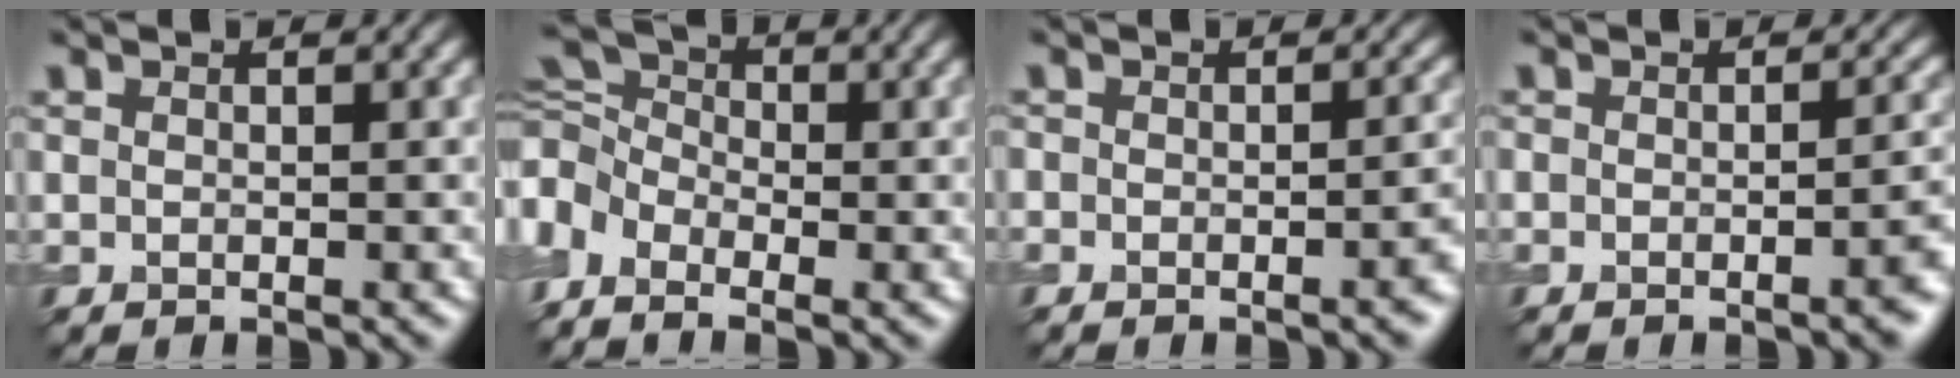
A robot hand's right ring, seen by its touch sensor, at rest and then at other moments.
{"total": 4.7, "force": [-2.7, 2.9, 2.5], "torque": [-0.059, 0.010, -0.061]}
{"total": 2.3, "force": [-1.7, 0.4, 1.5], "torque": [-0.014, 0.005, -0.015]}
{"total": 2.9, "force": [-1.7, 0.7, 2.3], "torque": [-0.014, 0.008, -0.016]}